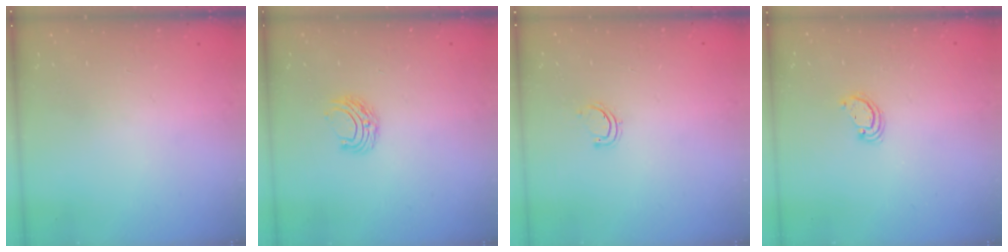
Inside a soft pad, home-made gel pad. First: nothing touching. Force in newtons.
{"total": 6.2, "press": 6.2, "slide": 0.5}
{"total": 3.8, "press": 3.5, "slide": 1.6}
{"total": 2.5, "press": 2.5, "slide": 0.2}